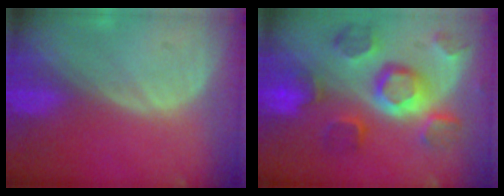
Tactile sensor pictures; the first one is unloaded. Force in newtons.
{"total": 11.4, "press": 10.0, "slide": 5.7}